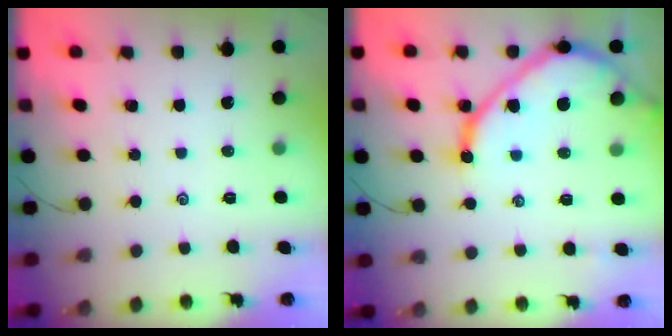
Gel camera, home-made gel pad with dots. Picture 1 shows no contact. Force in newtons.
{"total": 14.0, "press": 13.9, "slide": 1.2}